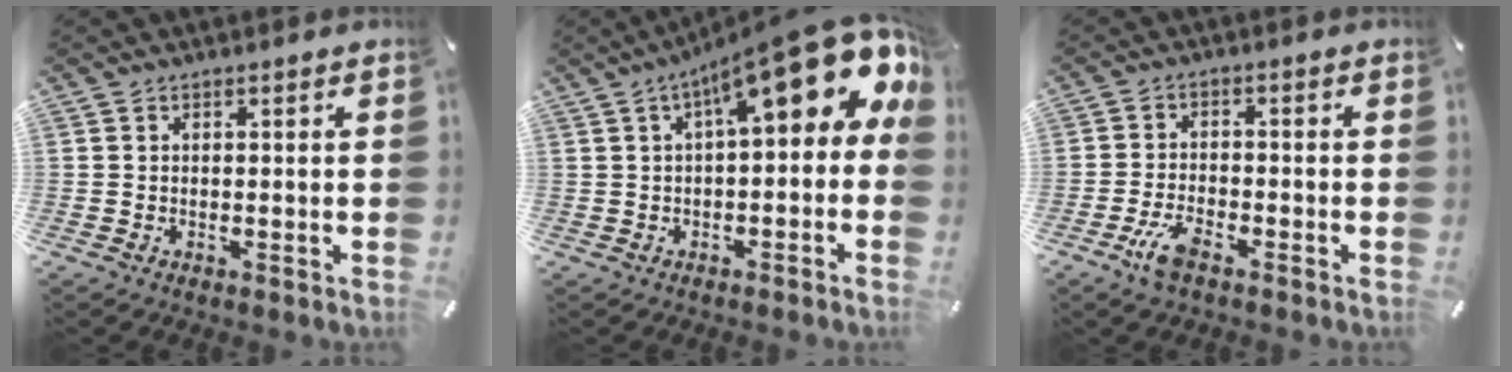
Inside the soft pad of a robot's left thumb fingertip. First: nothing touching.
{"total": 18.1, "force": [8.9, 5.5, 14.8], "torque": [-0.215, -0.075, 0.145]}
{"total": 5.5, "force": [-3.3, 2.1, 3.8], "torque": [-0.091, 0.006, -0.066]}